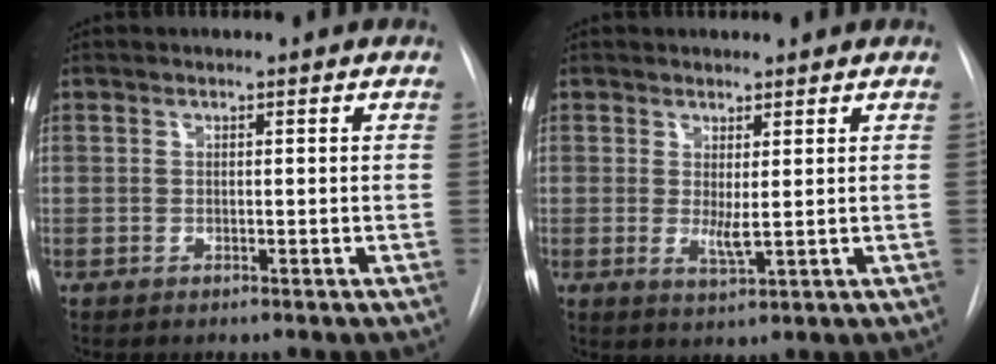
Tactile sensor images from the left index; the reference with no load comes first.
{"total": 2.5, "force": [0.5, 0.4, 2.4], "torque": [-0.046, -0.009, 0.016]}